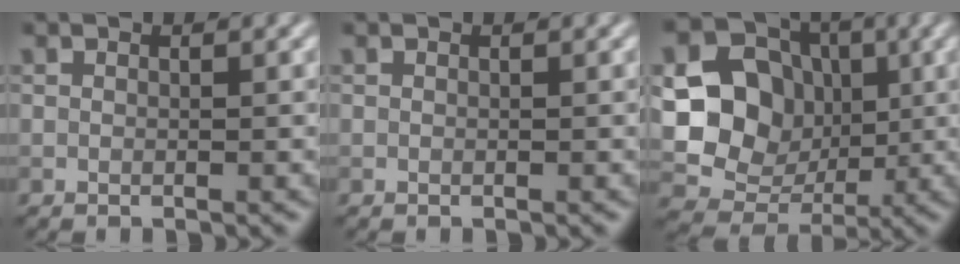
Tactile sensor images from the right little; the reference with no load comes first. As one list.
[{"total": 0.0}, {"total": 11.4, "force": [0.4, 10.0, 5.6], "torque": [-0.108, -0.012, -0.006]}]